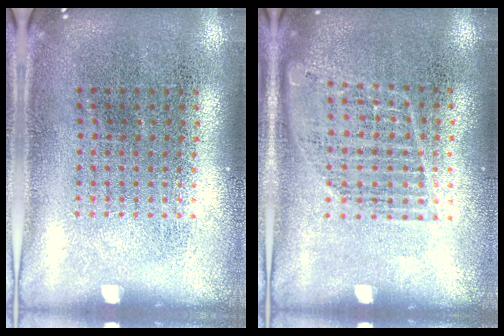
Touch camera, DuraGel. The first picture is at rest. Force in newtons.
{"total": 1.0, "press": 1.0, "slide": 0.3}